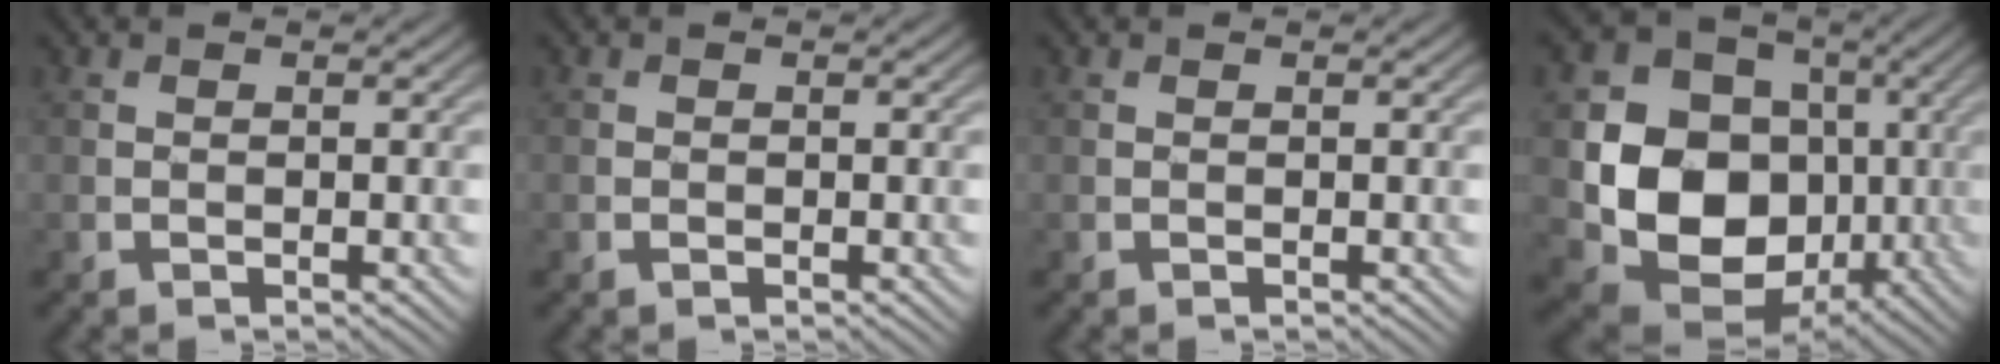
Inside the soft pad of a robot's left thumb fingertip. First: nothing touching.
{"total": 0.5, "force": [-0.2, 0.4, 0.3], "torque": [-0.004, -0.003, -0.003]}
{"total": 0.0}
{"total": 13.7, "force": [-1.4, 11.4, 7.6], "torque": [-0.160, -0.021, -0.031]}